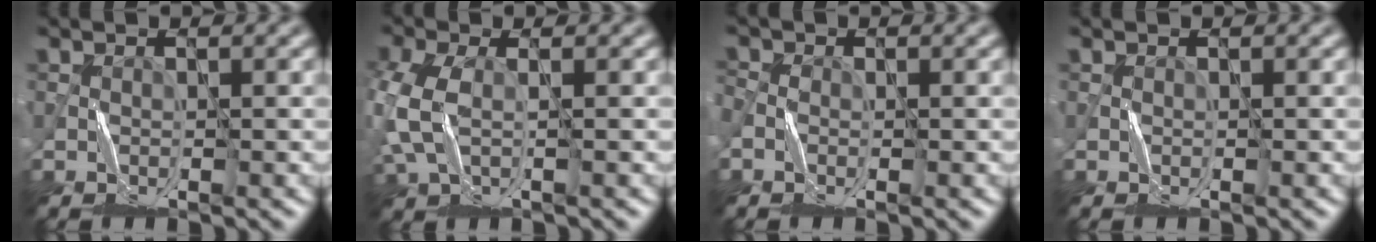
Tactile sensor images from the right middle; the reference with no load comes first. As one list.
[{"total": 4.5, "force": [-0.5, 2.5, 3.6], "torque": [-0.113, 0.001, -0.010]}, {"total": 1.3, "force": [-0.6, 1.1, 0.5], "torque": [-0.010, -0.001, -0.009]}, {"total": 0.0}]